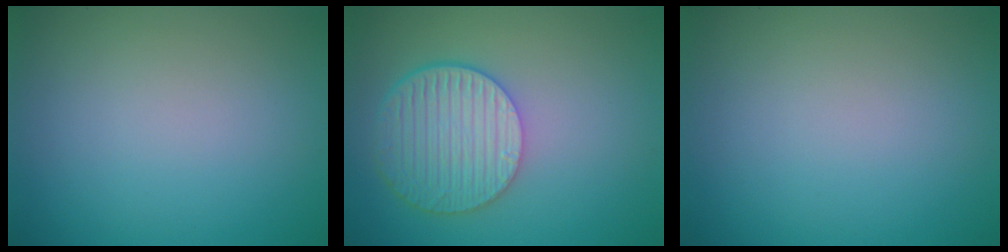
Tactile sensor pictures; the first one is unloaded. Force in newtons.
{"total": 6.0, "press": 5.0, "slide": 3.4}
{"total": 0.0}